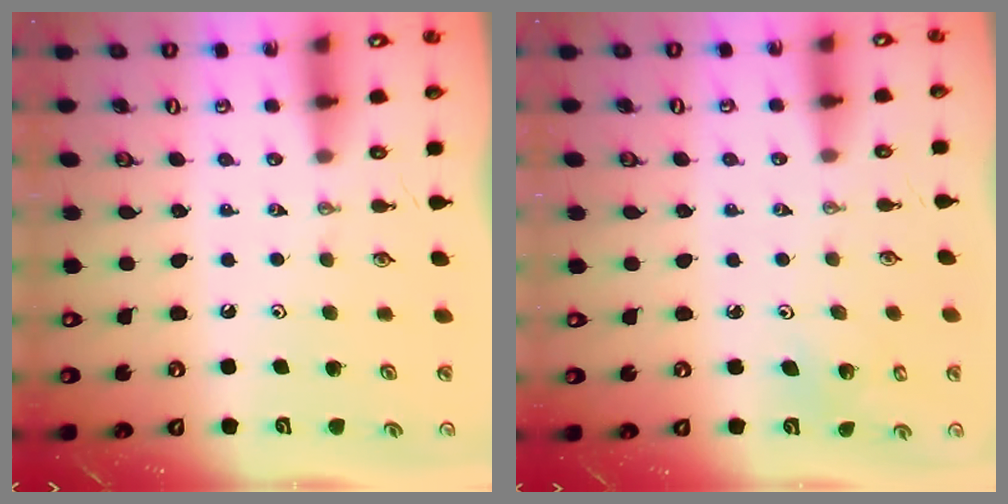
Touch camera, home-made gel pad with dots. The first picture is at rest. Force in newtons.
{"total": 2.3, "press": 2.3, "slide": 0.2}